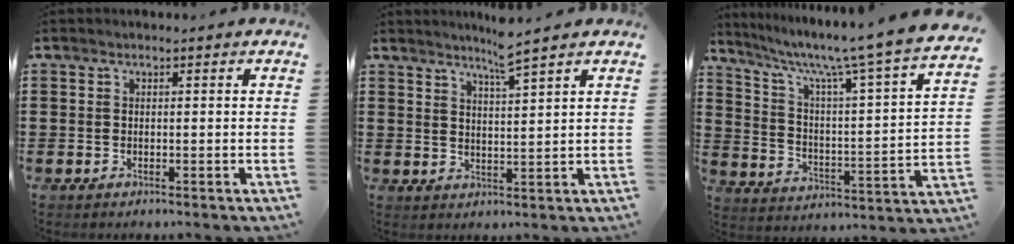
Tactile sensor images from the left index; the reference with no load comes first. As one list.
[{"total": 4.4, "force": [3.7, -0.7, 2.2], "torque": [-0.053, -0.009, 0.064]}, {"total": 8.1, "force": [6.5, -0.5, 4.8], "torque": [-0.112, -0.056, 0.095]}]